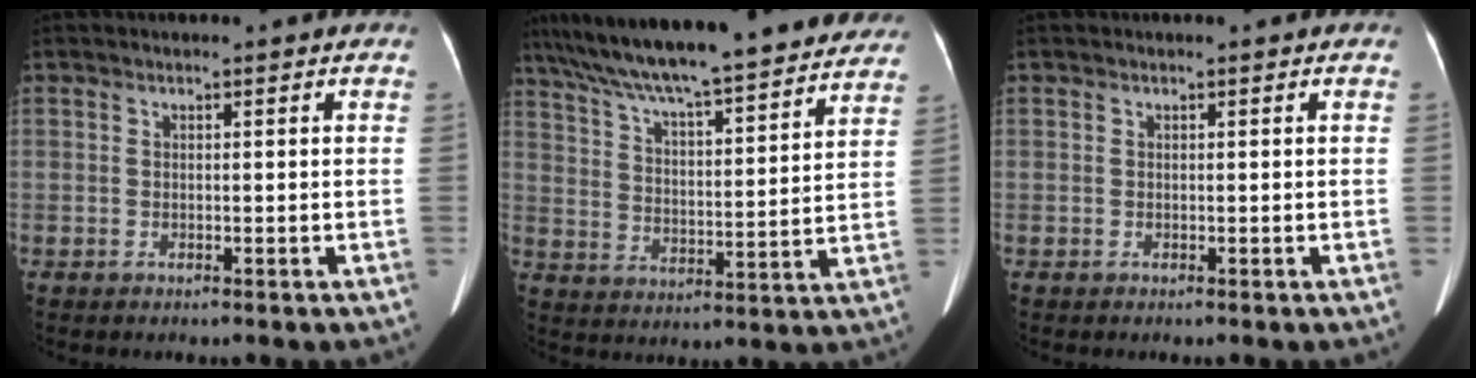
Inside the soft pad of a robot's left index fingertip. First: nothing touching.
{"total": 27.9, "force": [24.6, 3.4, 12.7], "torque": [-0.210, -0.002, 0.336]}
{"total": 0.0}